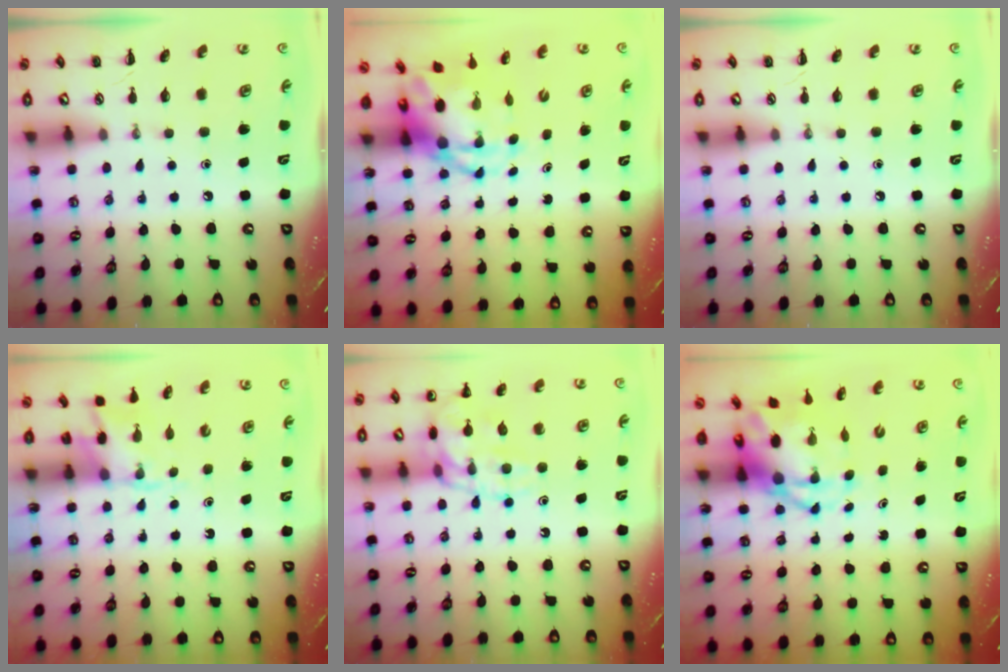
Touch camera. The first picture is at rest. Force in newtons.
{"total": 6.2, "press": 6.0, "slide": 1.8}
{"total": 0.0}
{"total": 2.8, "press": 2.6, "slide": 1.0}
{"total": 14.7, "press": 14.7, "slide": 1.5}
{"total": 5.8, "press": 5.6, "slide": 1.7}